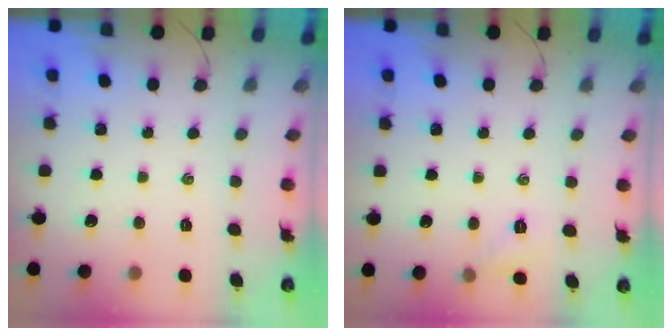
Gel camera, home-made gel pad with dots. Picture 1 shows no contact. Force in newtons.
{"total": 5.6, "press": 5.3, "slide": 1.6}